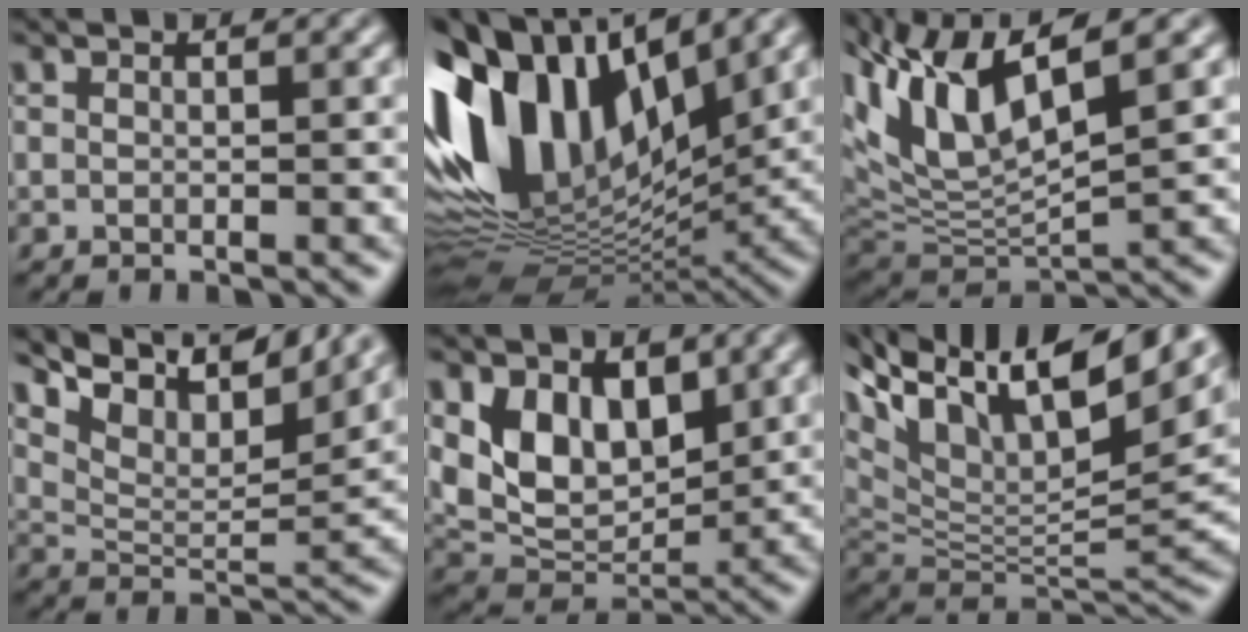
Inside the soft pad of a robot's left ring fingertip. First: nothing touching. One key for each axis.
{"total": 13.1, "fx": 2.8, "fy": 8.1, "fz": 10.0, "tx": -0.216, "ty": 0.023, "tz": 0.043}
{"total": 9.8, "fx": 3.4, "fy": 3.3, "fz": 8.6, "tx": -0.176, "ty": 0.018, "tz": 0.069}
{"total": 9.6, "fx": 6.8, "fy": 3.4, "fz": 5.8, "tx": -0.105, "ty": 0.020, "tz": 0.127}
{"total": 6.2, "fx": 1.7, "fy": 4.4, "fz": 4.1, "tx": -0.071, "ty": -0.014, "tz": 0.036}
{"total": 15.5, "fx": 8.1, "fy": 7.3, "fz": 11.1, "tx": -0.219, "ty": 0.044, "tz": 0.154}